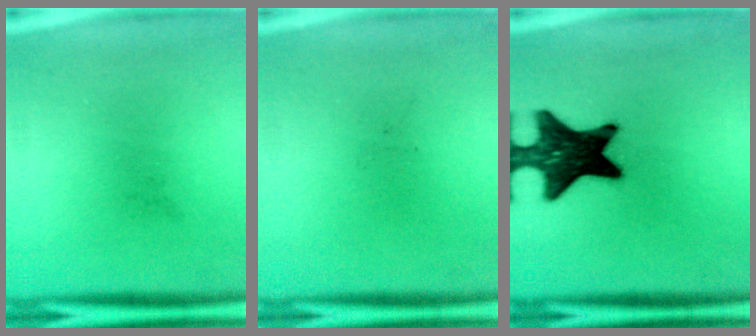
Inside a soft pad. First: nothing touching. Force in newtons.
{"total": 0.0}
{"total": 16.7}